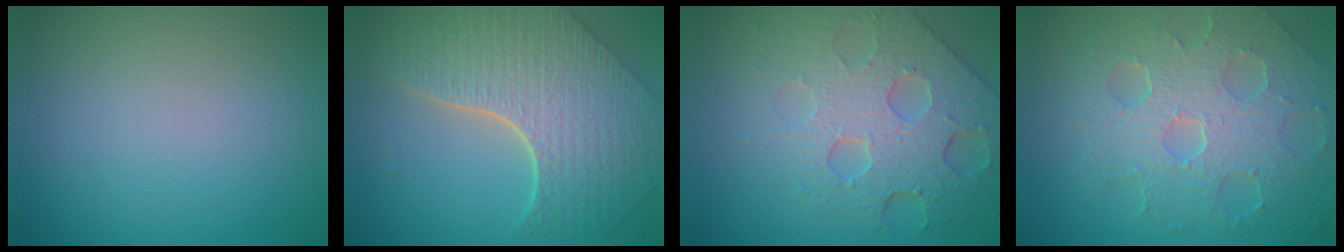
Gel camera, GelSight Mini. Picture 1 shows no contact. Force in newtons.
{"total": 8.4, "press": 6.0, "slide": 5.8}
{"total": 8.1, "press": 5.6, "slide": 5.9}
{"total": 8.7, "press": 5.9, "slide": 6.4}